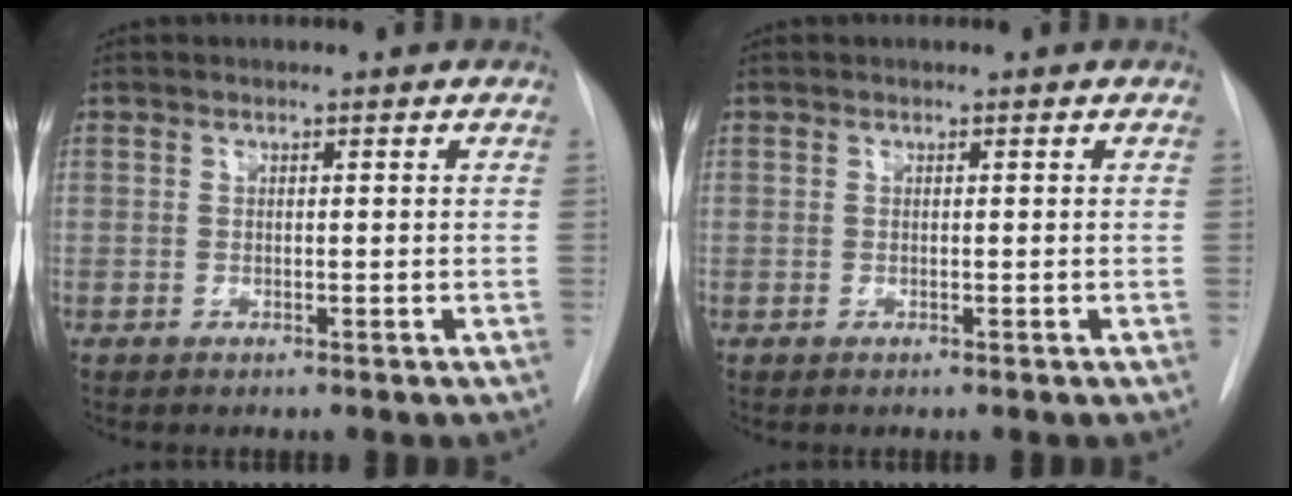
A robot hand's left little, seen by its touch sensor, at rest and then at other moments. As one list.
[{"total": 0.0}]